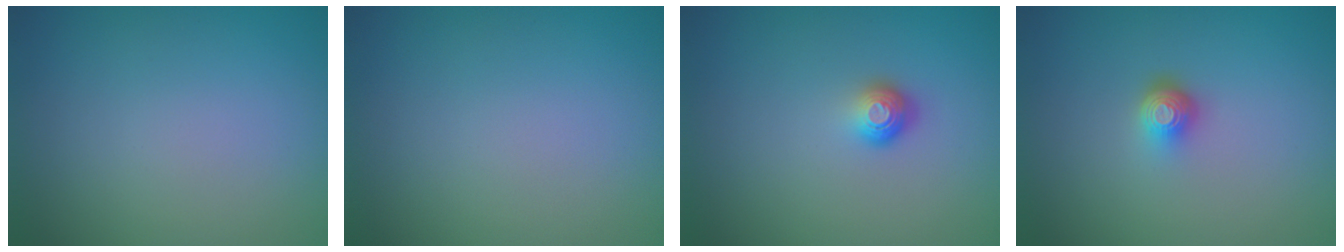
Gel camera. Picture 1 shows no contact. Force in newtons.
{"total": 0.0}
{"total": 1.7, "press": 1.2, "slide": 1.3}
{"total": 2.2, "press": 1.5, "slide": 1.6}